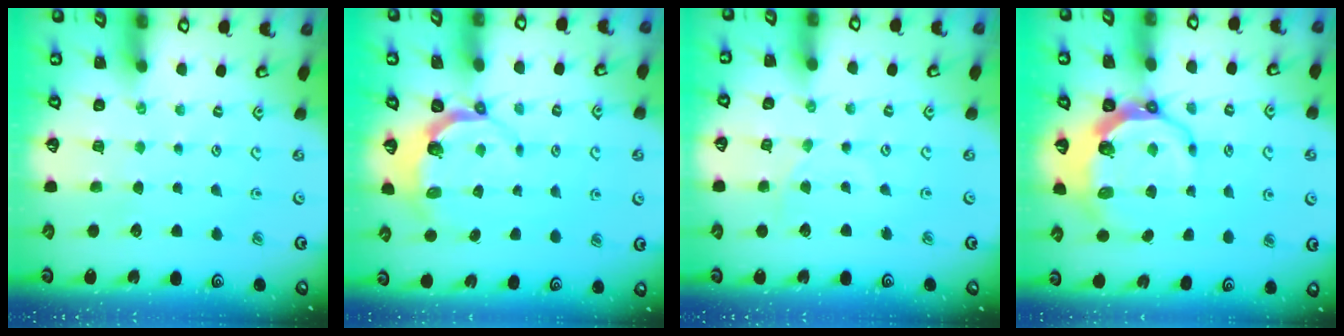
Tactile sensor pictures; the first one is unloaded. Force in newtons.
{"total": 4.4, "press": 3.3, "slide": 2.9}
{"total": 0.6, "press": 0.5, "slide": 0.2}
{"total": 8.4, "press": 7.3, "slide": 4.2}